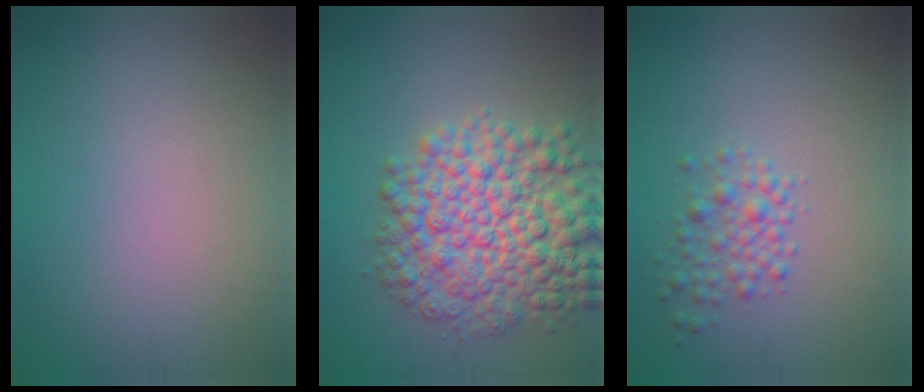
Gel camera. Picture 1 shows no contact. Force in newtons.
{"total": 9.1, "press": 9.1, "slide": 0.2}
{"total": 2.3, "press": 2.3, "slide": 0.1}